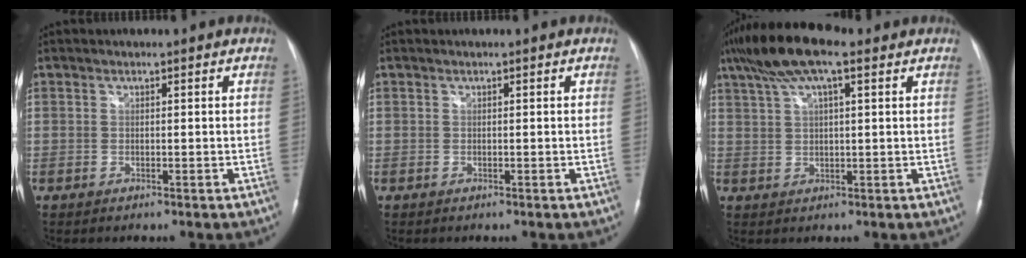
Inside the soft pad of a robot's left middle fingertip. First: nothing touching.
{"total": 0.0}
{"total": 10.4, "force": [6.6, 2.5, 7.7], "torque": [-0.150, 0.034, 0.114]}